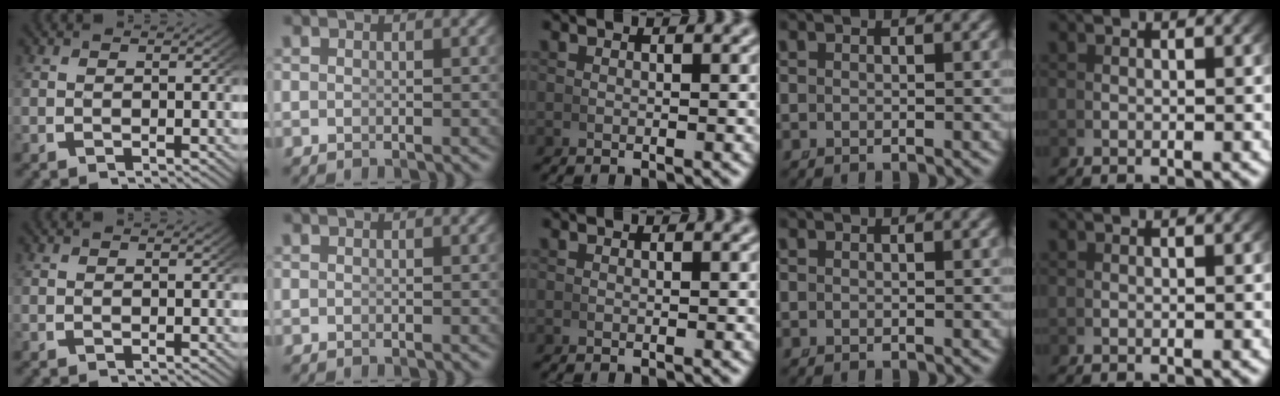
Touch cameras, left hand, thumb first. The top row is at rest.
{}